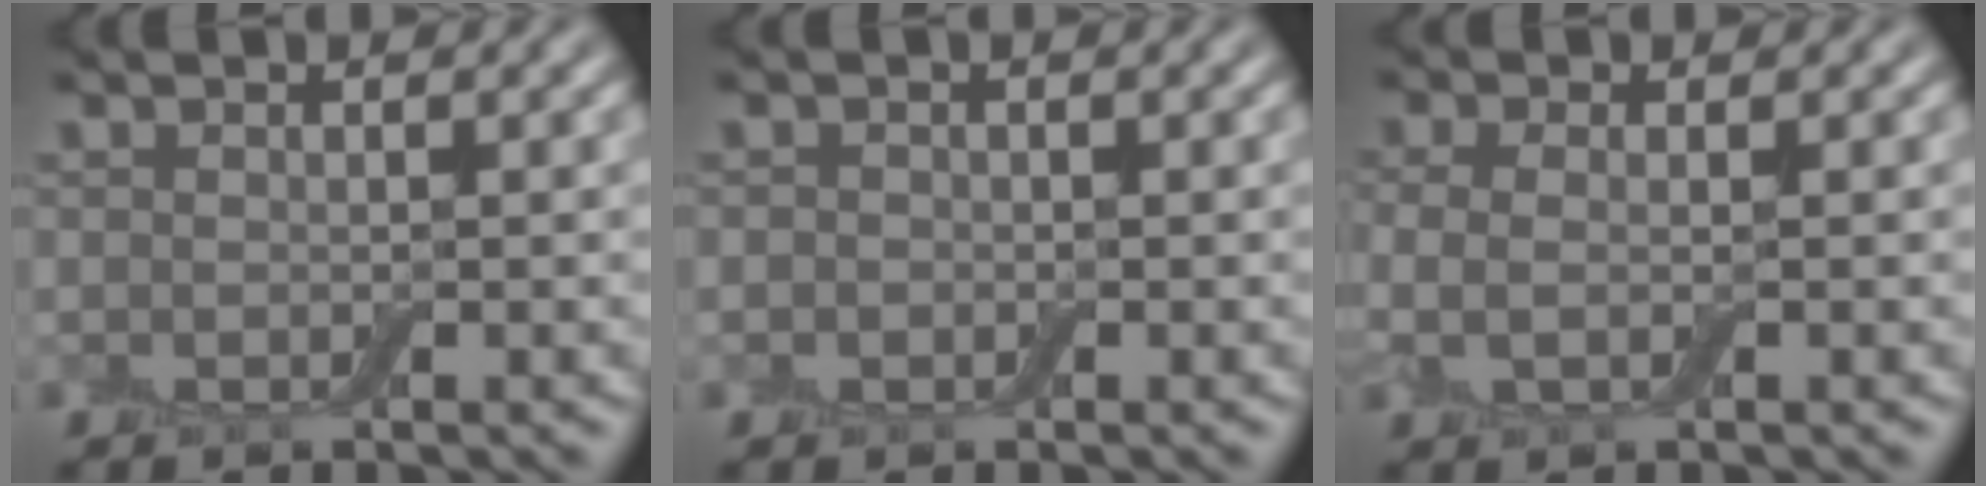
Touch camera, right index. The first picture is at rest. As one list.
[{"total": 0.6, "force": [-0.2, 0.6, 0.1], "torque": [0.002, -0.004, -0.005]}, {"total": 2.1, "force": [-0.1, 1.0, 1.8], "torque": [-0.045, -0.002, -0.008]}]